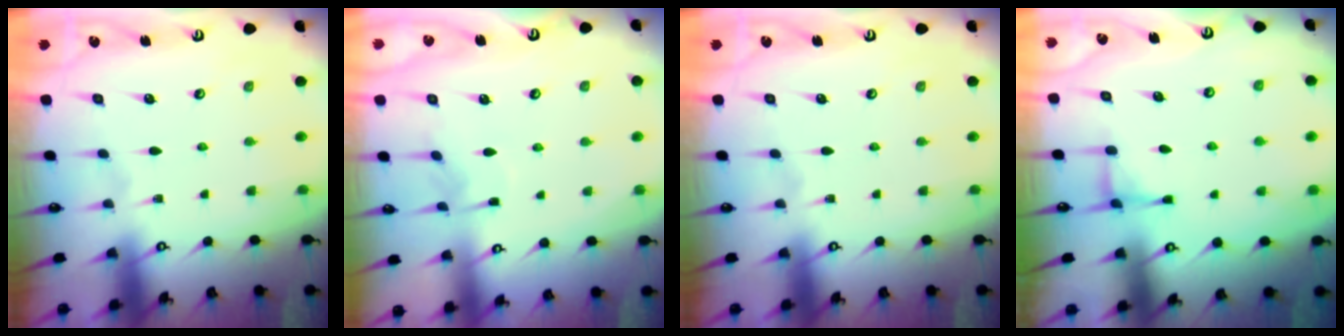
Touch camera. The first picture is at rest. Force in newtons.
{"total": 5.0, "press": 5.0, "slide": 0.5}
{"total": 0.0}
{"total": 3.6, "press": 3.5, "slide": 0.5}